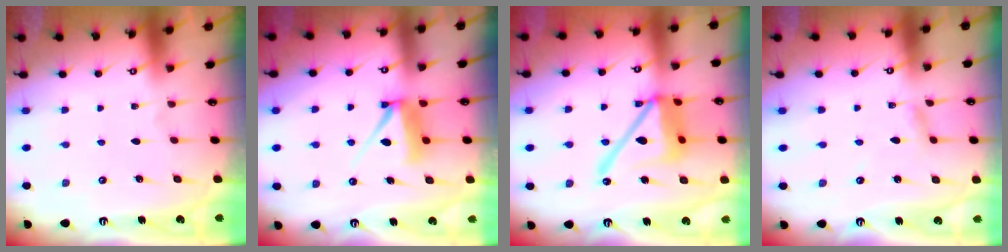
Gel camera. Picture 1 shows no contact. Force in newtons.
{"total": 7.8, "press": 7.8, "slide": 0.4}
{"total": 17.1, "press": 17.0, "slide": 1.9}
{"total": 1.9, "press": 1.9, "slide": 0.1}